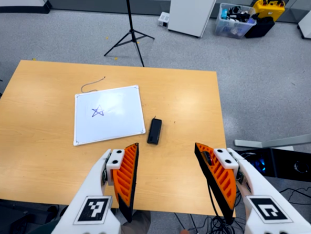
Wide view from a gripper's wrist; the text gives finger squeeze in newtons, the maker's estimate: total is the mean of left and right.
{"total": 0.0}